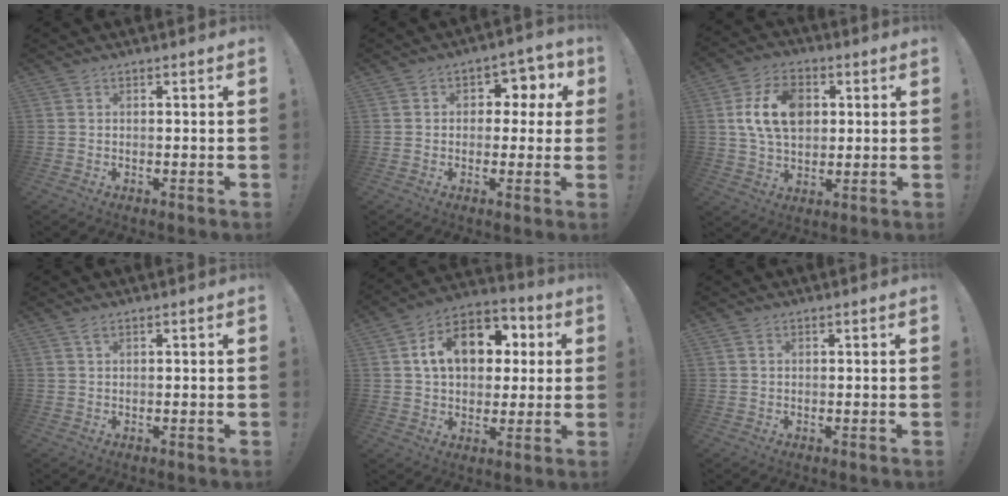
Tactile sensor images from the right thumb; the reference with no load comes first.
{"total": 5.1, "force": [0.9, 4.3, 2.5], "torque": [-0.021, -0.008, 0.012]}
{"total": 14.5, "force": [2.9, 10.4, 9.7], "torque": [-0.168, 0.002, 0.053]}
{"total": 1.1, "force": [0.6, 0.4, 0.9], "torque": [-0.015, 0.000, 0.010]}
{"total": 15.9, "force": [4.3, 11.3, 10.4], "torque": [-0.152, -0.002, 0.080]}
{"total": 1.0, "force": [0.6, 0.8, 0.4], "torque": [-0.011, 0.004, 0.012]}